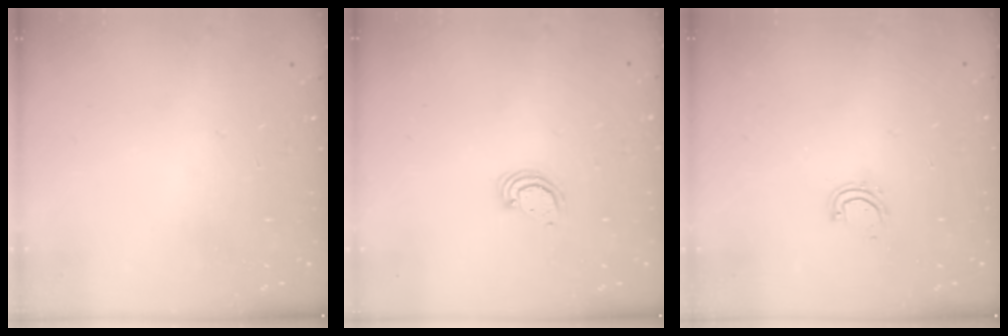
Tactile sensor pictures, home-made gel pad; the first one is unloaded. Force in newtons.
{"total": 2.3, "press": 2.3, "slide": 0.3}
{"total": 4.5, "press": 4.4, "slide": 0.4}